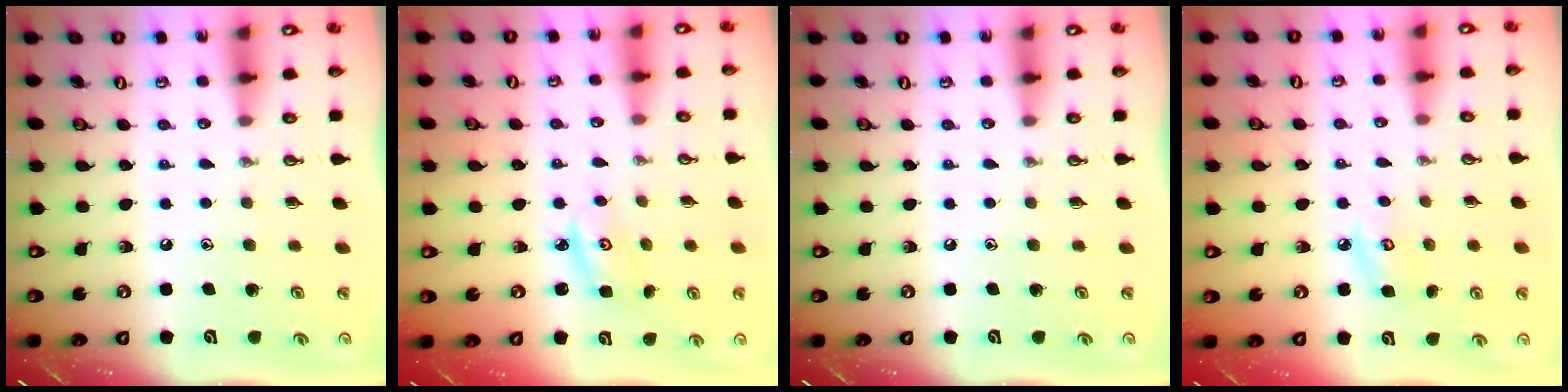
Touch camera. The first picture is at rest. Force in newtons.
{"total": 2.7, "press": 2.6, "slide": 0.3}
{"total": 0.0}
{"total": 6.4, "press": 6.4, "slide": 0.5}